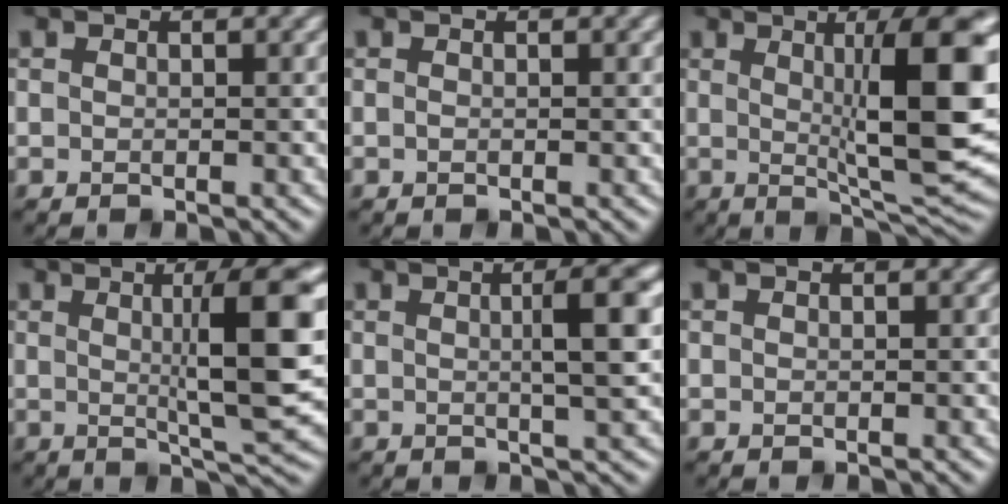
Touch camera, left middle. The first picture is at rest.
{"total": 0.5, "force": [0.0, 0.2, 0.5], "torque": [-0.009, 0.001, 0.001]}
{"total": 11.6, "force": [1.8, 2.2, 11.2], "torque": [-0.144, -0.006, 0.031]}
{"total": 8.7, "force": [1.3, 1.2, 8.5], "torque": [-0.109, 0.002, 0.023]}
{"total": 4.6, "force": [0.6, 0.8, 4.5], "torque": [-0.057, 0.008, 0.005]}
{"total": 0.0}